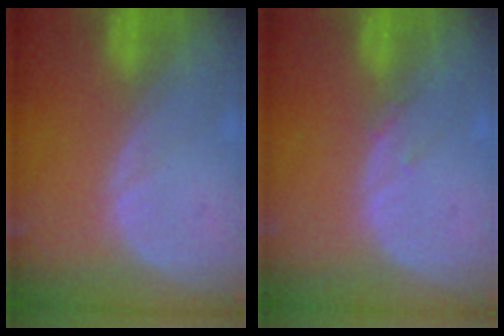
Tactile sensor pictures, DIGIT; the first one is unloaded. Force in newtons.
{"total": 0.7, "press": 0.7, "slide": 0.3}